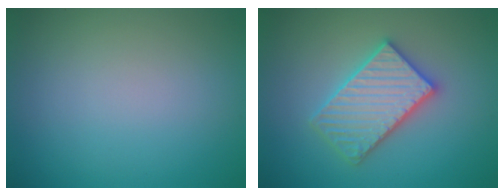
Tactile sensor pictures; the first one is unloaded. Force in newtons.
{"total": 5.4, "press": 5.3, "slide": 0.8}